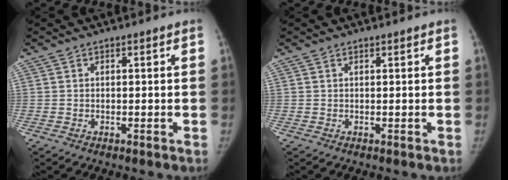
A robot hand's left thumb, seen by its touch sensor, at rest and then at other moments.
{"total": 0.0}